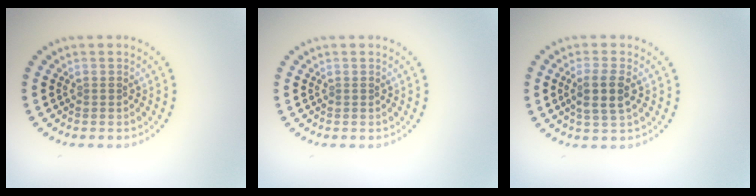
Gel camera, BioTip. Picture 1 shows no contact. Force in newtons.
{"total": 0.0}
{"total": 2.9, "press": 2.6, "slide": 1.3}